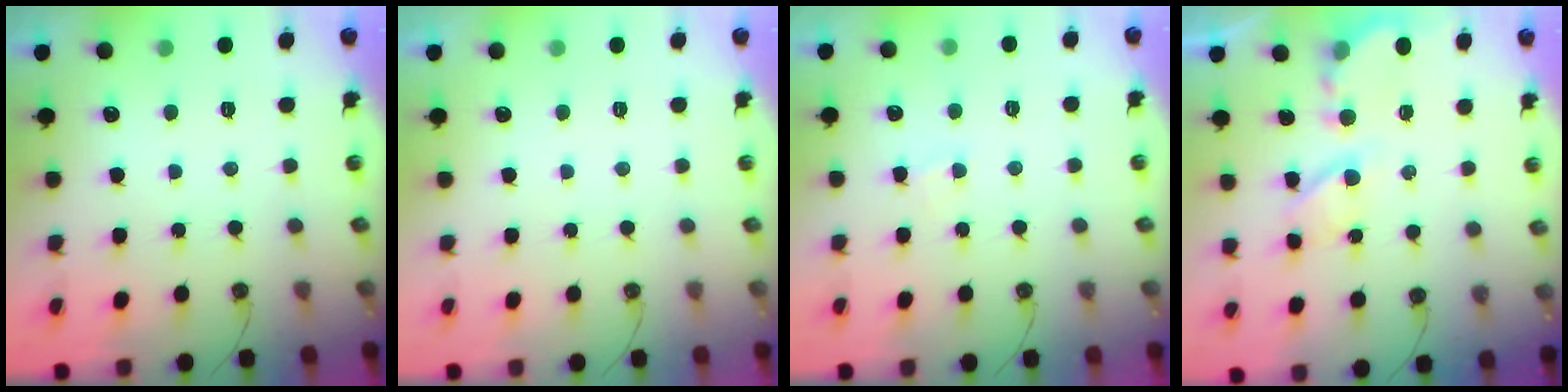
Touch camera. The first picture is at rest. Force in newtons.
{"total": 0.0}
{"total": 2.8, "press": 2.8, "slide": 0.4}
{"total": 6.7, "press": 6.7, "slide": 0.6}